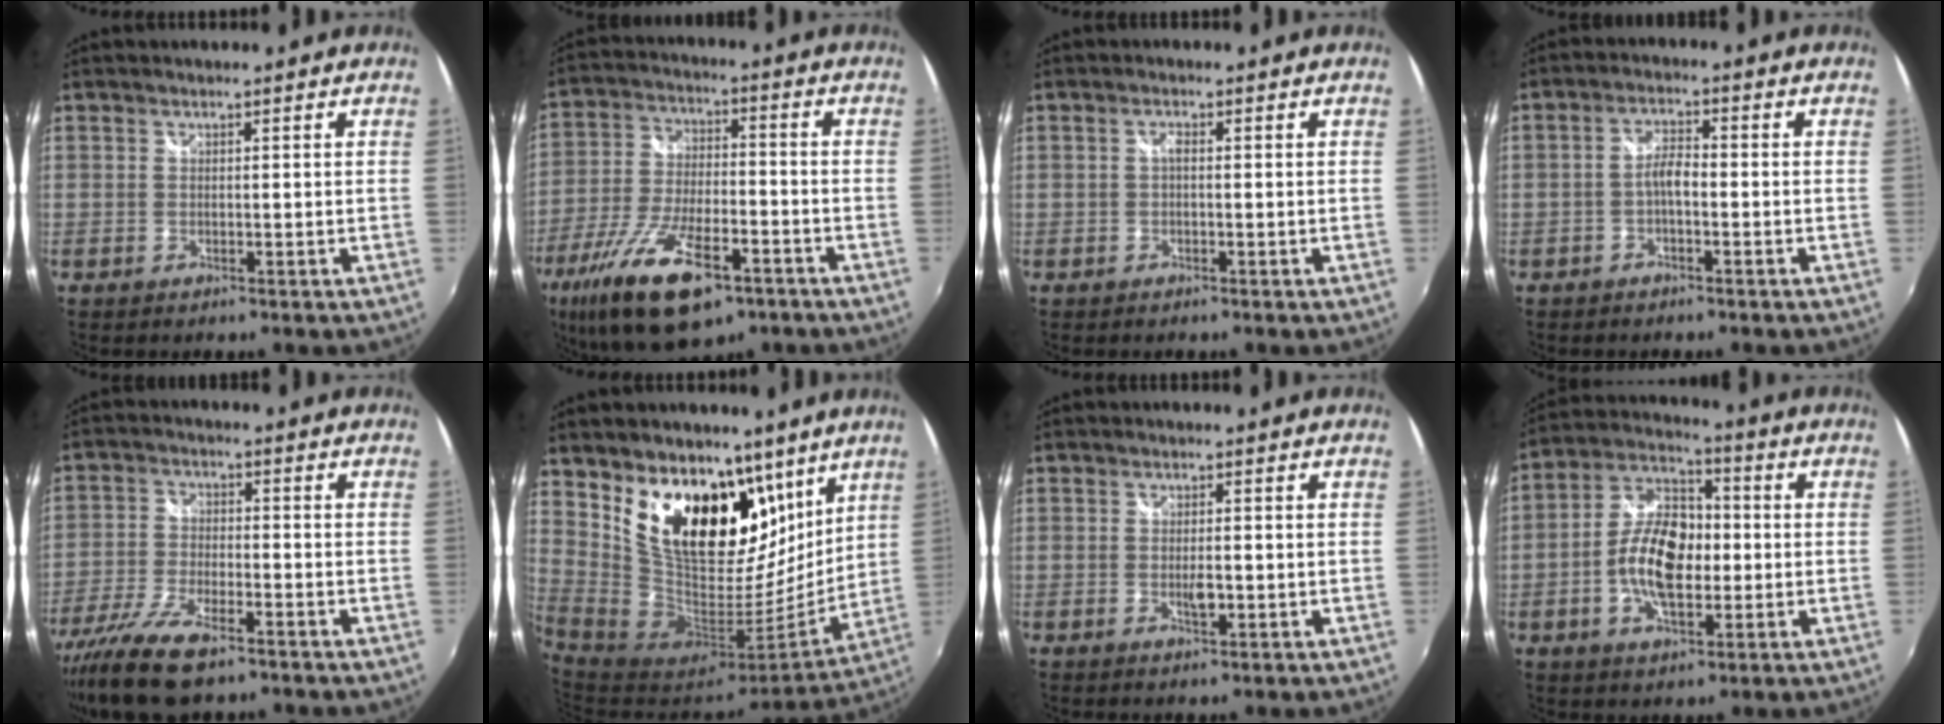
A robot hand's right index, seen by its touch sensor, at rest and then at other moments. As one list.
[{"total": 20.0, "force": [-11.6, 8.0, 14.2], "torque": [-0.292, -0.047, -0.201]}, {"total": 1.0, "force": [-0.1, 0.4, 0.9], "torque": [-0.018, 0.005, -0.005]}, {"total": 3.3, "force": [-1.3, 1.1, 2.9], "torque": [-0.058, 0.009, -0.025]}, {"total": 12.2, "force": [-8.7, 3.9, 7.6], "torque": [-0.176, -0.030, -0.170]}, {"total": 20.5, "force": [11.4, 11.3, 12.7], "torque": [-0.220, -0.010, 0.210]}, {"total": 2.8, "force": [-0.6, 1.0, 2.6], "torque": [-0.043, -0.005, -0.008]}, {"total": 13.2, "force": [-1.8, 7.1, 10.9], "torque": [-0.217, 0.013, -0.037]}]